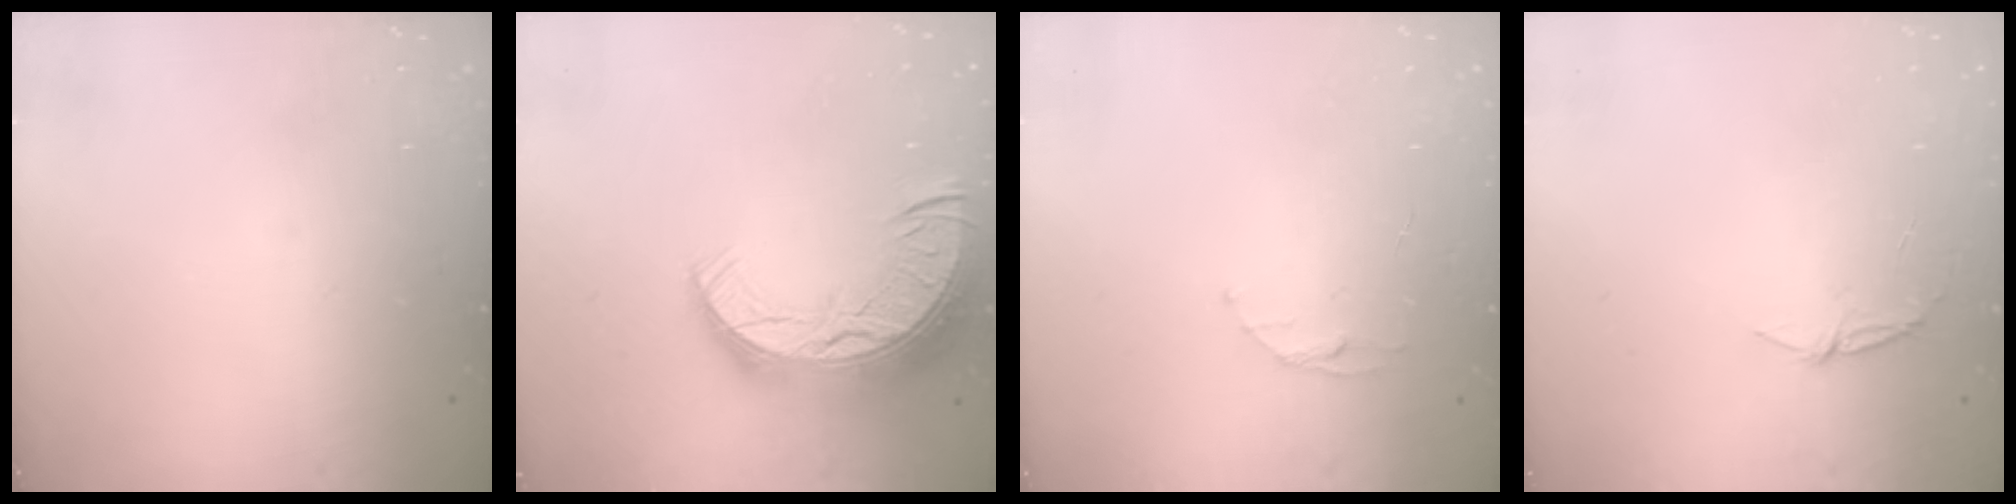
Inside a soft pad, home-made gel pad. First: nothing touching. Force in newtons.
{"total": 19.3, "press": 19.2, "slide": 1.4}
{"total": 4.4, "press": 4.4, "slide": 0.5}
{"total": 3.9, "press": 3.9, "slide": 0.4}